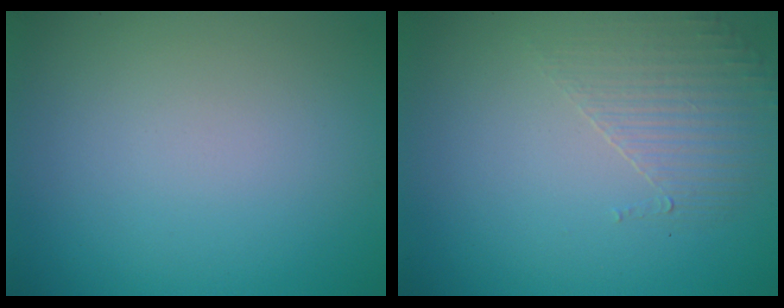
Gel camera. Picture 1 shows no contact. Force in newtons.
{"total": 1.7, "press": 0.9, "slide": 1.4}